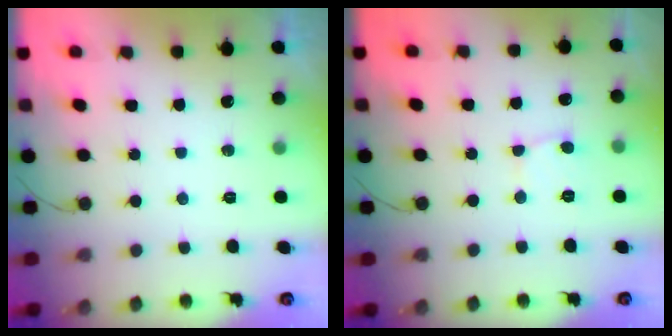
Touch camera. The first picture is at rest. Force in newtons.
{"total": 2.6, "press": 2.6, "slide": 0.2}